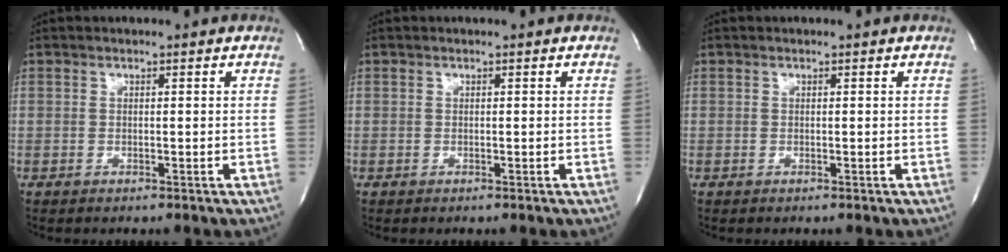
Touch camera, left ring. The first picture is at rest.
{"total": 0.0}
{"total": 0.0}